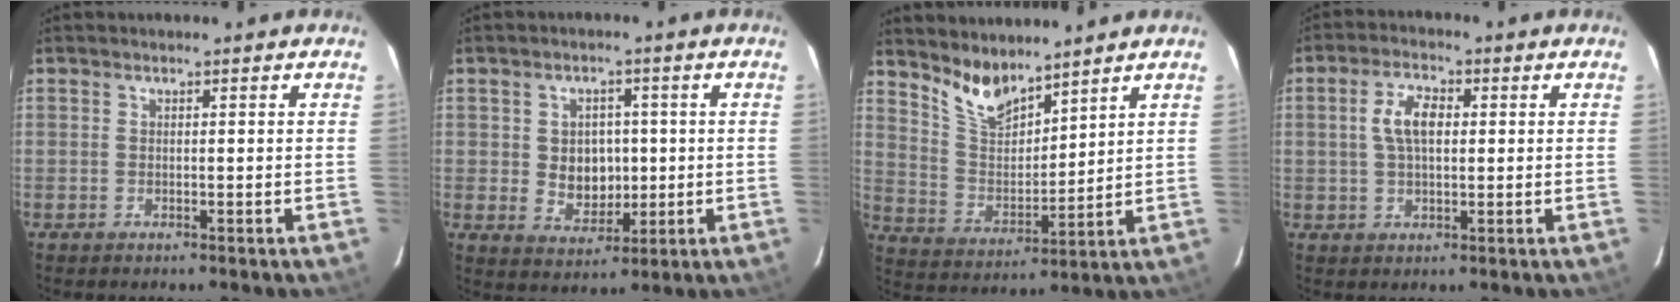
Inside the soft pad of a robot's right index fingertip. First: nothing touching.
{"total": 6.7, "force": [0.2, 5.6, 3.7], "torque": [-0.067, 0.004, 0.019]}
{"total": 9.0, "force": [7.6, 3.0, 3.9], "torque": [-0.075, -0.005, 0.153]}
{"total": 6.2, "force": [1.0, 3.2, 5.3], "torque": [-0.100, 0.013, 0.019]}